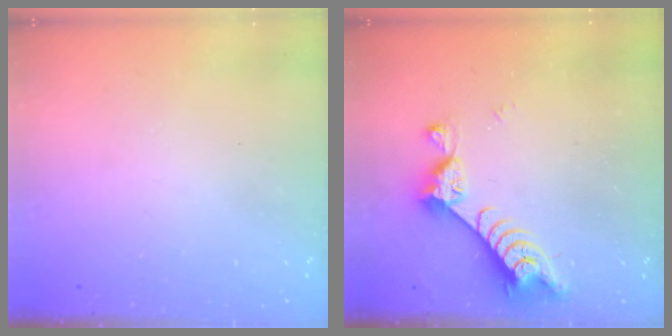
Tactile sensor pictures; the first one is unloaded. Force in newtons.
{"total": 7.2, "press": 7.2, "slide": 1.0}